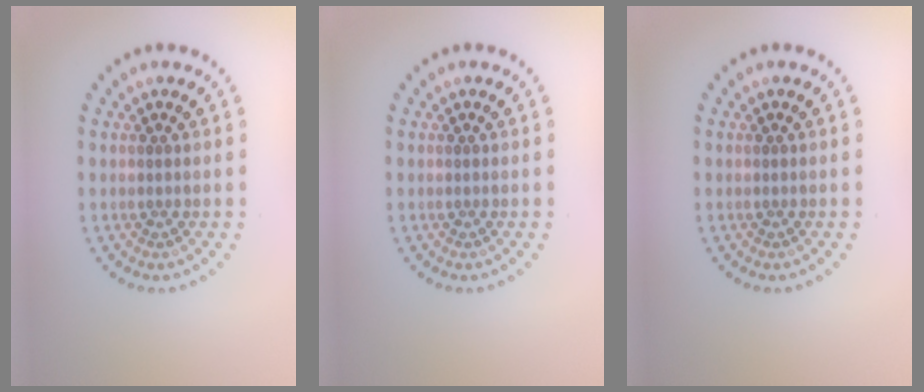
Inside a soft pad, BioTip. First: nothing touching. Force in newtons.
{"total": 0.0}
{"total": 0.0}